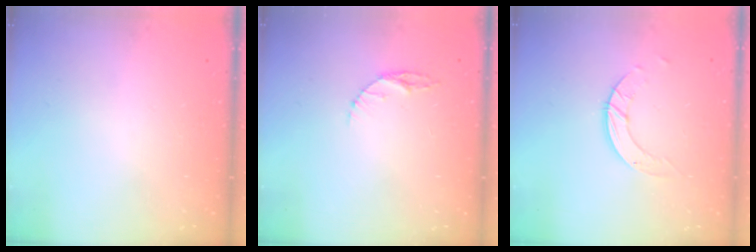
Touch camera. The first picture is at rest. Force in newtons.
{"total": 4.7, "press": 4.7, "slide": 0.6}
{"total": 5.1, "press": 5.1, "slide": 0.2}